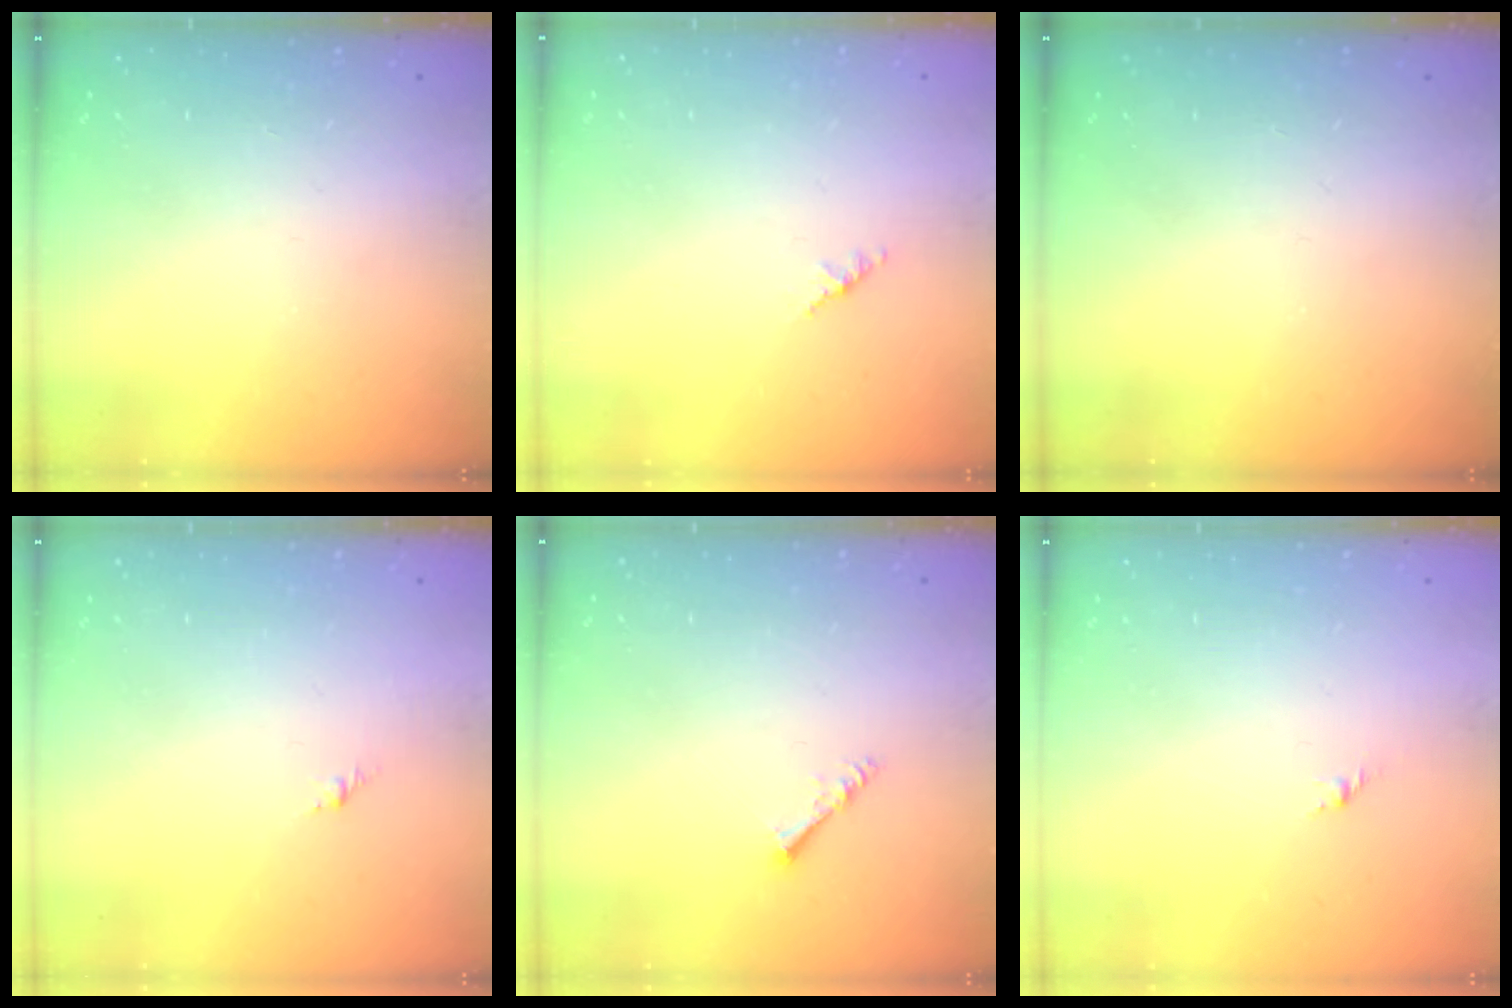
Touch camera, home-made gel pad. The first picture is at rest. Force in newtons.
{"total": 1.4, "press": 1.3, "slide": 0.4}
{"total": 0.0}
{"total": 1.3, "press": 1.2, "slide": 0.5}
{"total": 1.6, "press": 1.5, "slide": 0.3}
{"total": 1.6, "press": 1.5, "slide": 0.6}